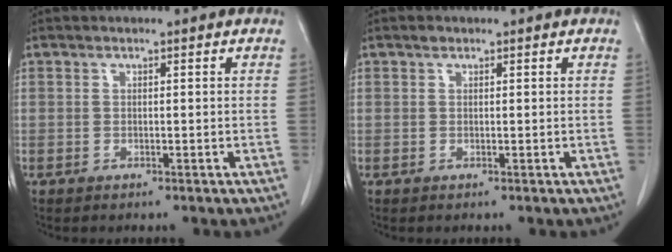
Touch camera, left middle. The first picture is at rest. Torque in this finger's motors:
{"motor_torque": [0.10, -0.07, -0.01, 0.00]}